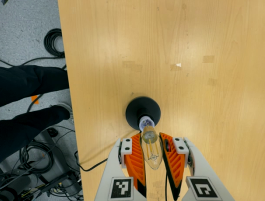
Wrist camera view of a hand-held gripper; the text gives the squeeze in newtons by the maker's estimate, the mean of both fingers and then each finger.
{"total": 20.1, "left": 22.2, "right": 18.0}